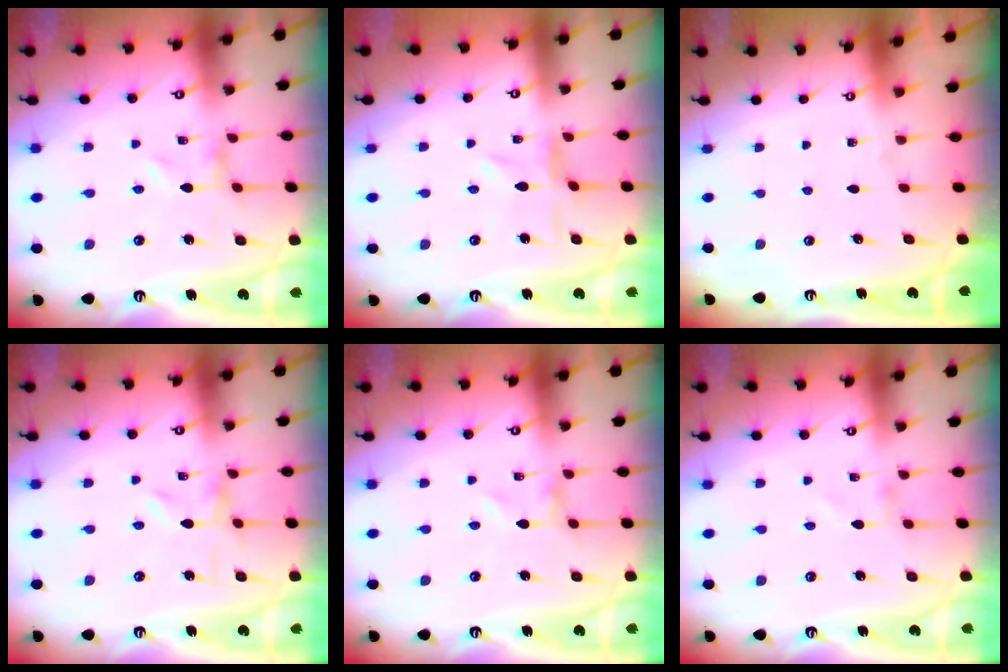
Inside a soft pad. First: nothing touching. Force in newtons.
{"total": 2.7, "press": 2.7, "slide": 0.4}
{"total": 0.0}
{"total": 0.0}
{"total": 0.0}
{"total": 1.0, "press": 1.0, "slide": 0.1}